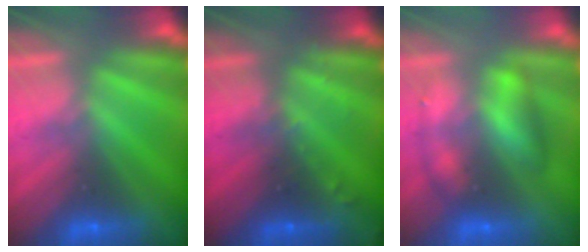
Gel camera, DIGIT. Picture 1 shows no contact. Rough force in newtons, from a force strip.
{"total": 2.9}
{"total": 2.5}